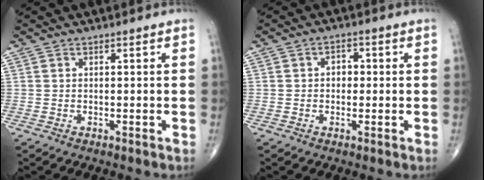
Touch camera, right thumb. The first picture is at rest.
{"total": 2.8, "force": [0.0, 2.2, 1.8], "torque": [-0.011, 0.011, -0.004]}